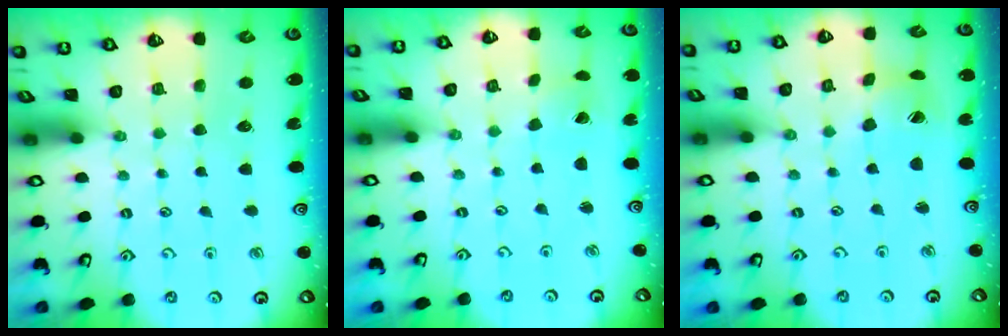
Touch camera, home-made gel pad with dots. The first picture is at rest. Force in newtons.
{"total": 0.7, "press": 0.7, "slide": 0.1}
{"total": 5.5, "press": 5.5, "slide": 0.6}